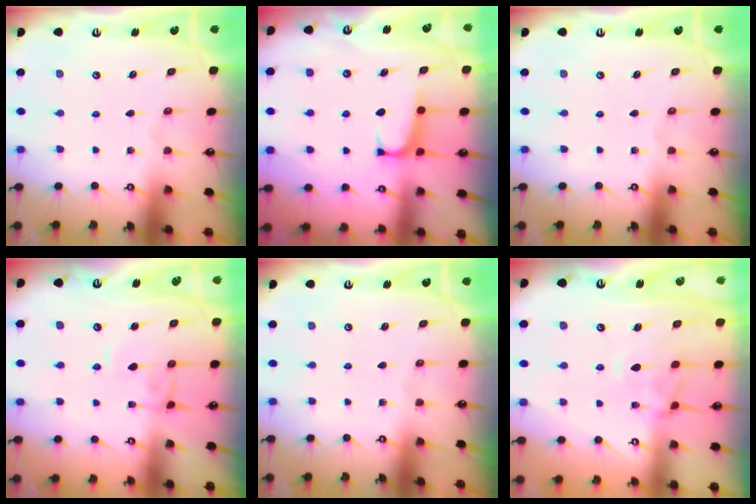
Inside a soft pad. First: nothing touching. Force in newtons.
{"total": 1.0, "press": 0.6, "slide": 0.7}
{"total": 0.0}
{"total": 1.4, "press": 1.4, "slide": 0.2}
{"total": 0.0}
{"total": 1.8, "press": 1.5, "slide": 1.0}